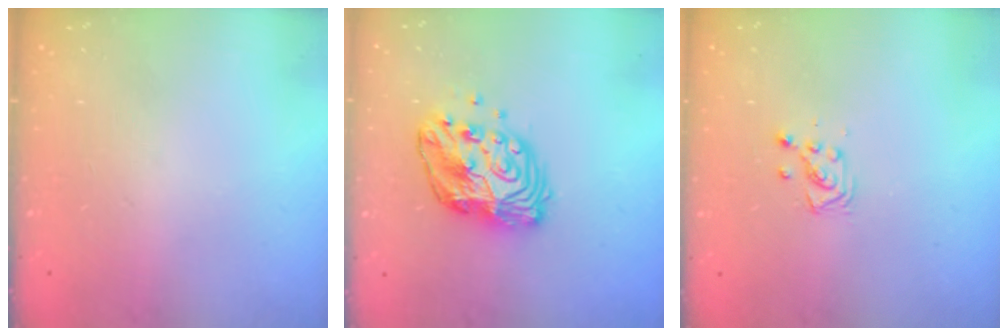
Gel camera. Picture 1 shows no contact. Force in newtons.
{"total": 12.3, "press": 12.3, "slide": 1.0}
{"total": 3.6, "press": 3.6, "slide": 0.2}